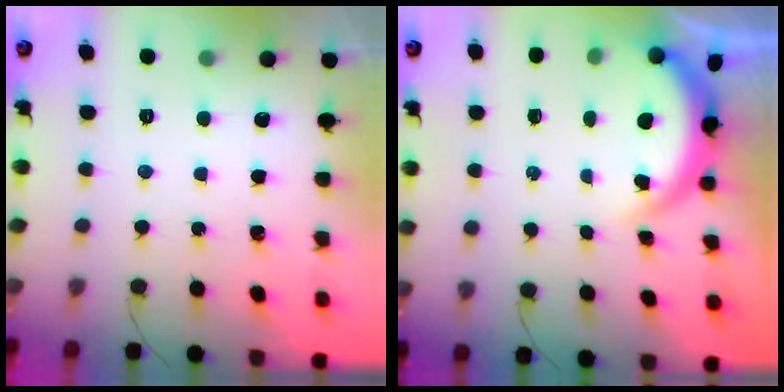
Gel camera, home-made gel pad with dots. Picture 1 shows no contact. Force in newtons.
{"total": 4.0, "press": 3.7, "slide": 1.5}